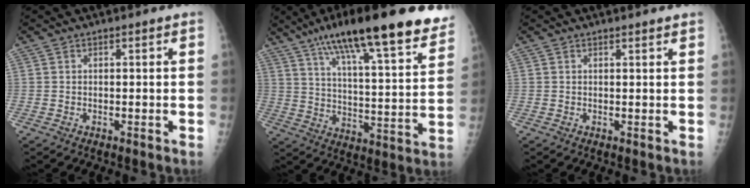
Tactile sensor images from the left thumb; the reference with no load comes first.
{"total": 26.6, "force": [18.1, 5.8, 18.7], "torque": [-0.262, -0.036, 0.269]}
{"total": 1.4, "force": [1.4, 0.0, 0.3], "torque": [-0.002, -0.006, 0.016]}